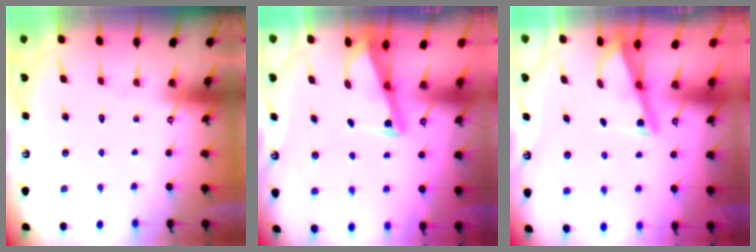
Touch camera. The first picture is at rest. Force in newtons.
{"total": 2.7, "press": 2.7, "slide": 0.3}
{"total": 2.9, "press": 2.9, "slide": 0.3}